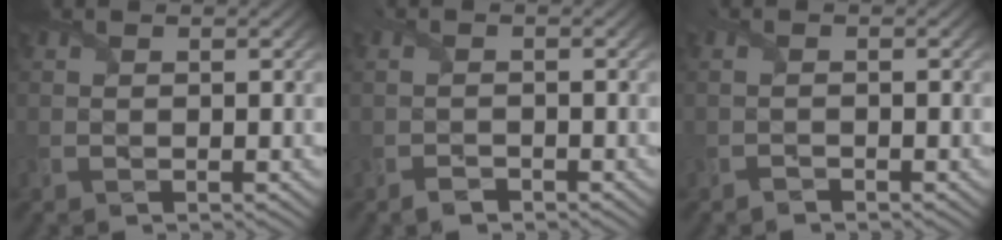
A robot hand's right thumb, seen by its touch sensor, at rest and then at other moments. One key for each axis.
{"total": 1.3, "fx": -1.3, "fy": 0.2, "fz": 0.2, "tx": -0.008, "ty": -0.002, "tz": -0.029}
{"total": 1.0, "fx": -1.0, "fy": -0.2, "fz": 0.1, "tx": -0.003, "ty": 0.001, "tz": -0.020}